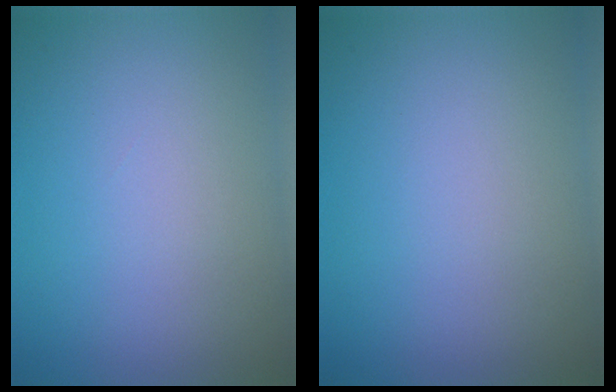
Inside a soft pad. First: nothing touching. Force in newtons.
{"total": 0.0}